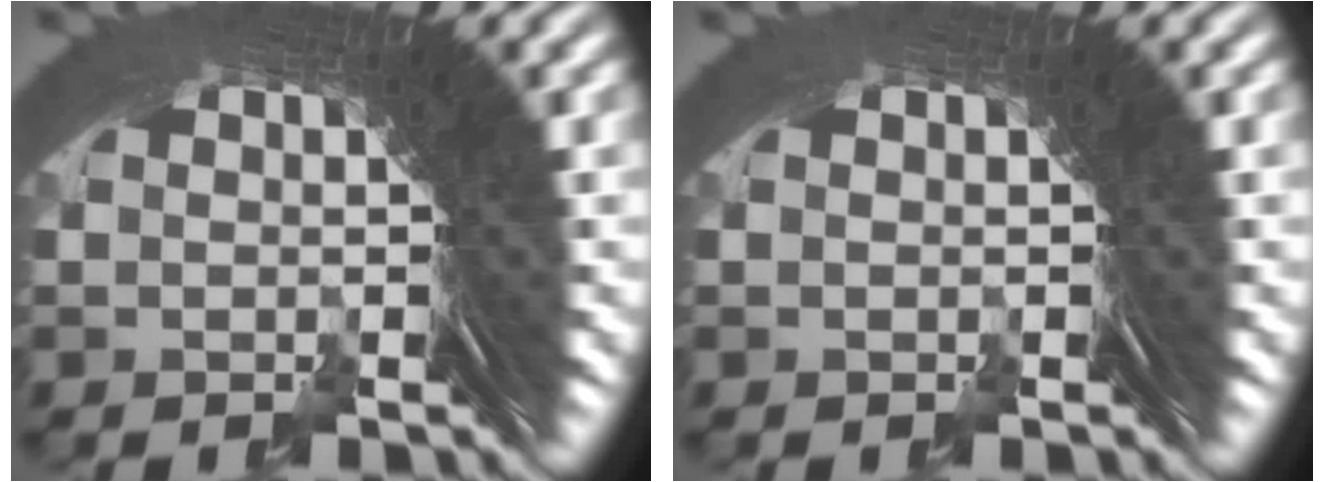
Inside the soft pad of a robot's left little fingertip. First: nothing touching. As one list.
[{"total": 0.0}]